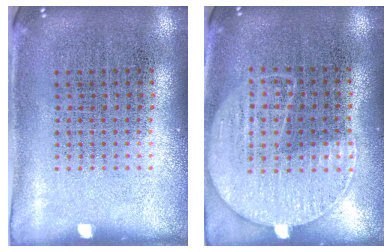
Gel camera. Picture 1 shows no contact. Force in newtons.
{"total": 1.2, "press": 1.0, "slide": 0.6}